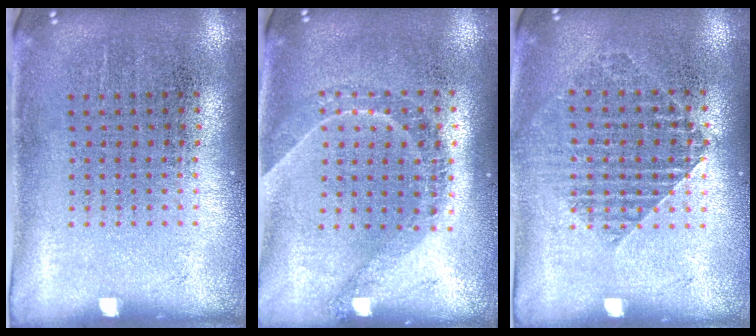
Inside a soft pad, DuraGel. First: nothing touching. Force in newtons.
{"total": 1.3, "press": 1.1, "slide": 0.6}
{"total": 1.3, "press": 1.2, "slide": 0.4}